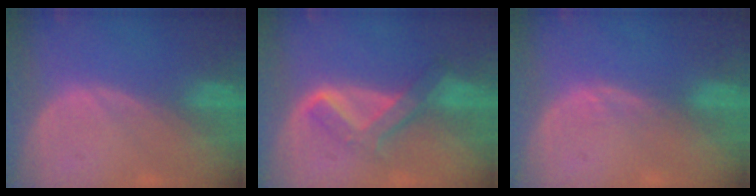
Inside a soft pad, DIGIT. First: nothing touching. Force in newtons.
{"total": 6.7, "press": 5.7, "slide": 3.6}
{"total": 0.7, "press": 0.7, "slide": 0.1}